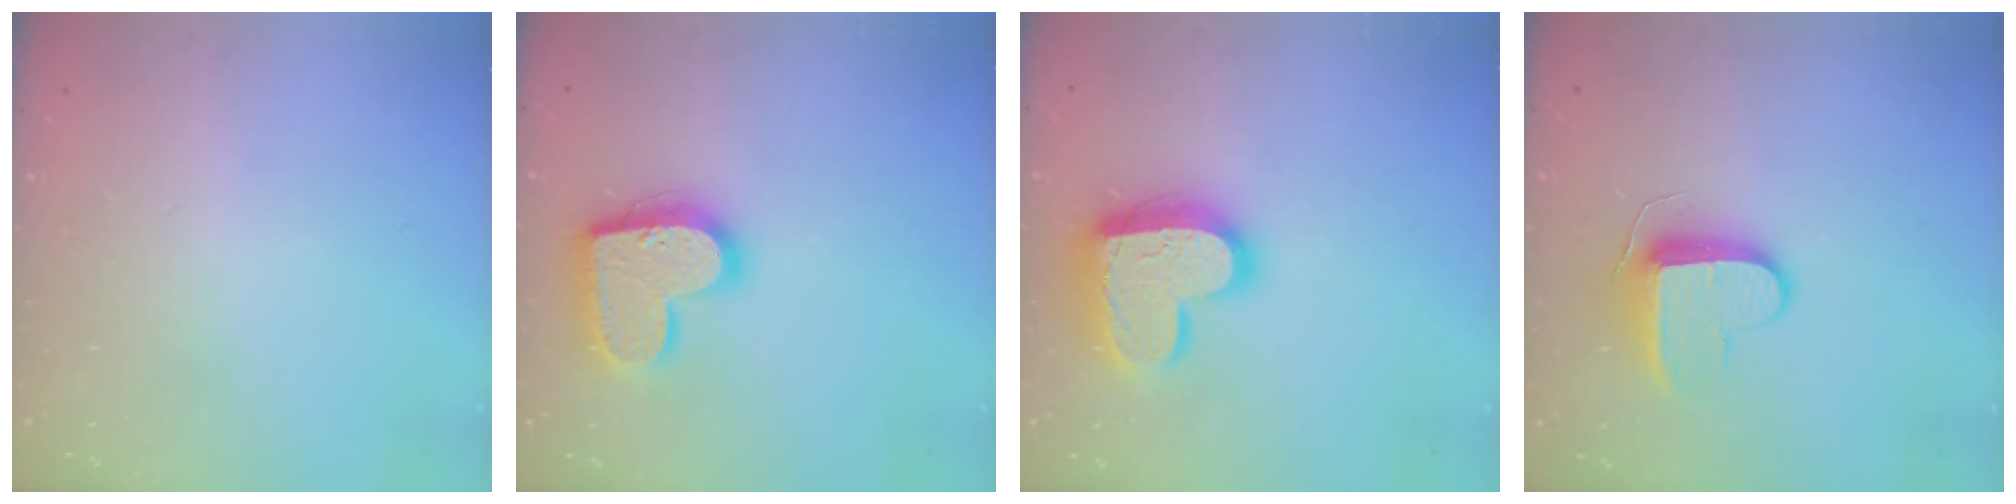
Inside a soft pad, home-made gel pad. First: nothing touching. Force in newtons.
{"total": 17.8, "press": 17.8, "slide": 1.2}
{"total": 17.7, "press": 17.7, "slide": 1.0}
{"total": 10.5, "press": 10.4, "slide": 1.2}